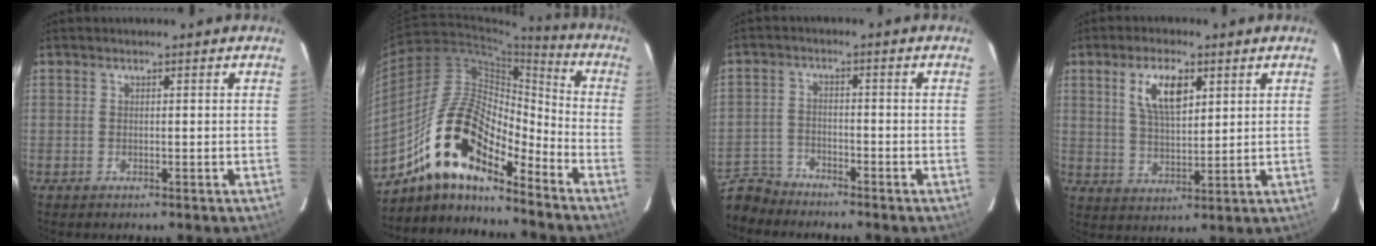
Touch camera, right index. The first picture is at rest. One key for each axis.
{"total": 17.1, "fx": -12.1, "fy": 5.9, "fz": 10.6, "tx": -0.191, "ty": 0.010, "tz": -0.238}
{"total": 6.4, "fx": -6.0, "fy": 2.1, "fz": 0.3, "tx": -0.024, "ty": 0.010, "tz": -0.123}
{"total": 8.4, "fx": 3.6, "fy": 3.5, "fz": 6.7, "tx": -0.124, "ty": 0.008, "tz": 0.071}